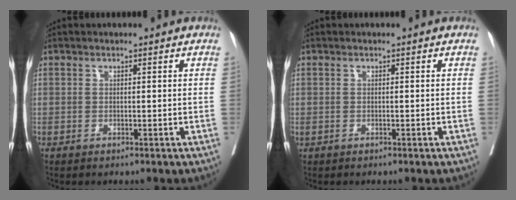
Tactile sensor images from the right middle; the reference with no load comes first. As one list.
[{"total": 0.0}]